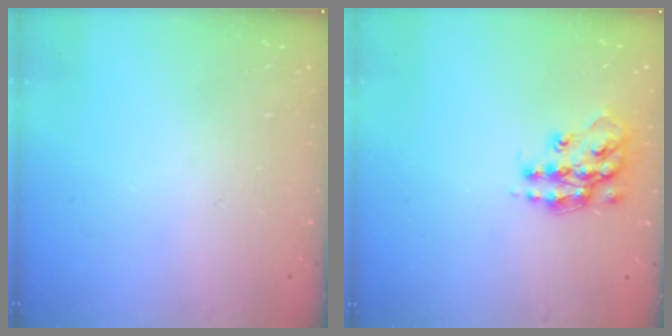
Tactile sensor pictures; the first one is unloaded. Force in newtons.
{"total": 13.4, "press": 13.4, "slide": 0.9}